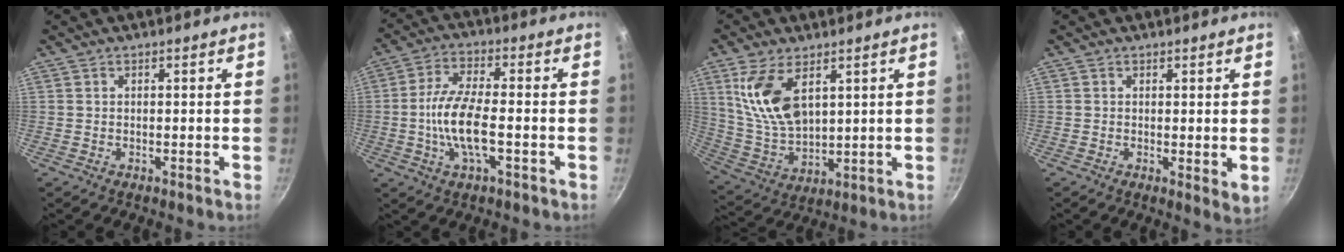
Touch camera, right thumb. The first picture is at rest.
{"total": 10.5, "force": [-2.2, 3.6, 9.6], "torque": [-0.189, 0.017, -0.051]}
{"total": 12.9, "force": [5.2, 6.8, 9.6], "torque": [-0.176, -0.032, 0.116]}
{"total": 2.9, "force": [0.7, 1.1, 2.6], "torque": [-0.036, -0.010, 0.009]}